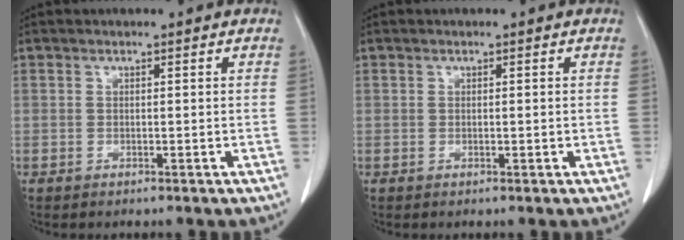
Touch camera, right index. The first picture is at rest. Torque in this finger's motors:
{"motor_torque": [-0.20, 0.20, 0.00, -0.01]}